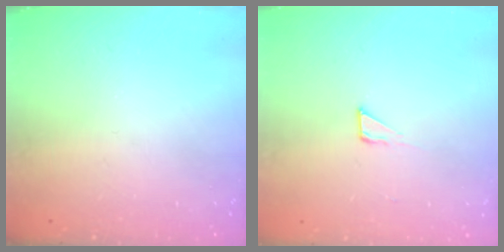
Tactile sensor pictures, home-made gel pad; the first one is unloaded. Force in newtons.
{"total": 2.6, "press": 2.6, "slide": 0.1}